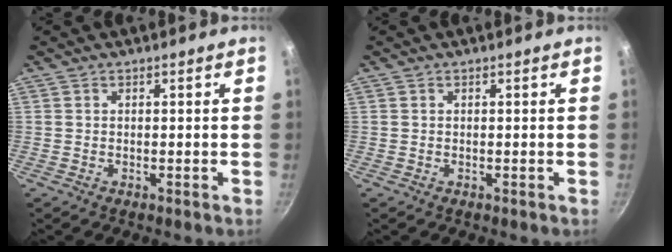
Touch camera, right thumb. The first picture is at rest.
{"total": 0.0}